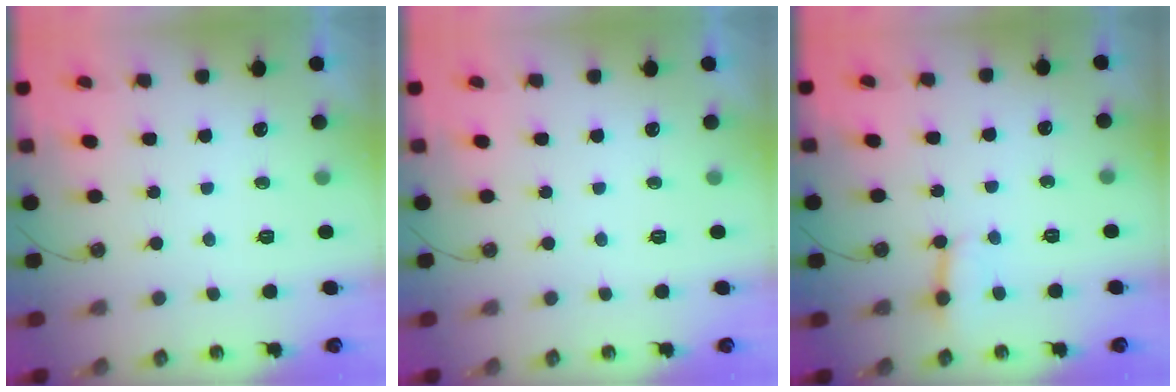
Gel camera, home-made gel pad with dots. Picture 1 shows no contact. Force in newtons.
{"total": 0.0}
{"total": 2.9, "press": 2.8, "slide": 0.5}